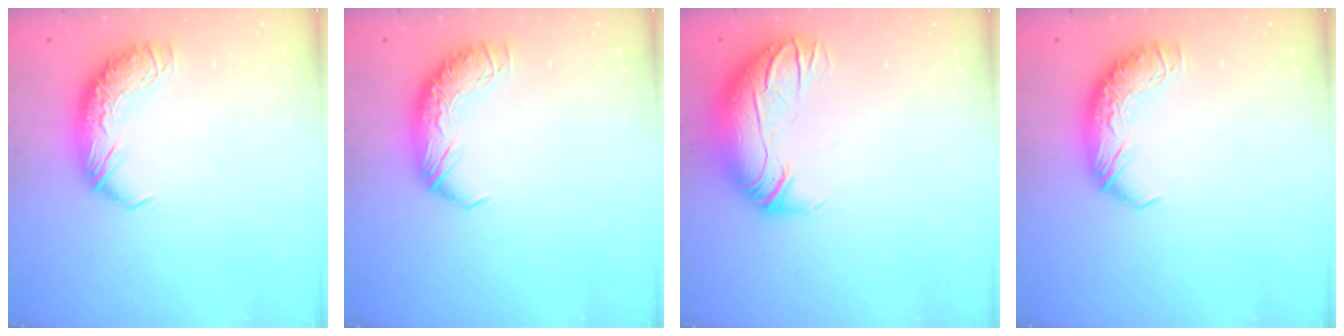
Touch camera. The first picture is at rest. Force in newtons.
{"total": 0.0}
{"total": 3.0, "press": 0.5, "slide": 2.9}
{"total": 0.0}